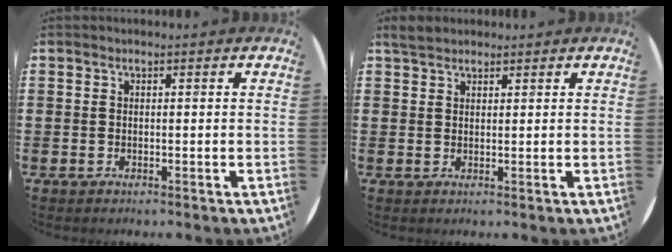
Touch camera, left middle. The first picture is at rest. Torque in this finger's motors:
{"motor_torque": [0.49, -0.48, 0.01, 0.00]}